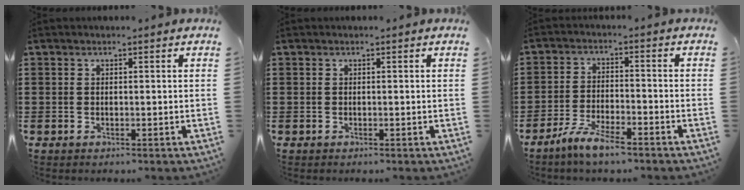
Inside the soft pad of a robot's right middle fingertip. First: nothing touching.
{"total": 0.0}
{"total": 5.4, "force": [-4.5, 0.7, 3.0], "torque": [-0.075, -0.007, -0.089]}